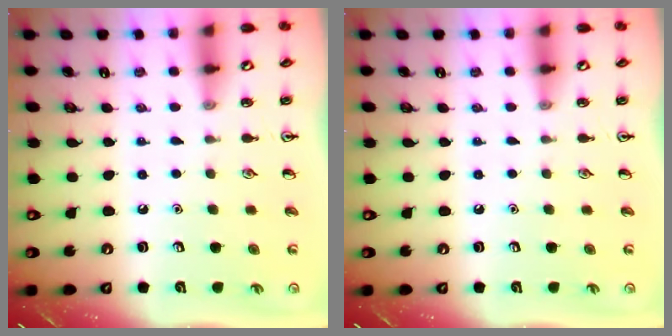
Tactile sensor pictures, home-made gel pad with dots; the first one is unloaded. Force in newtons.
{"total": 0.0}